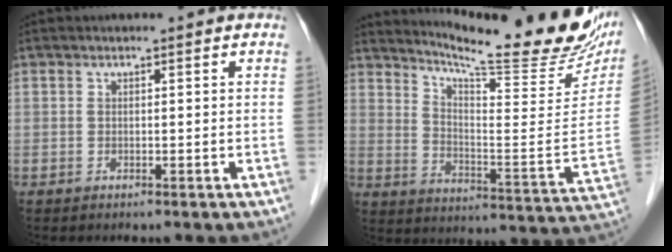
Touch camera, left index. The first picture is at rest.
{"total": 22.9, "force": [20.2, 1.4, 10.7], "torque": [-0.166, -0.084, 0.269]}